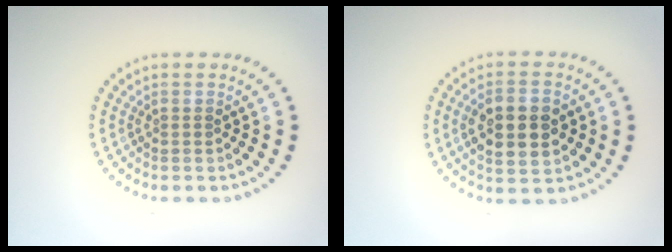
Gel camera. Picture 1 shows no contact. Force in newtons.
{"total": 5.6, "press": 5.6, "slide": 0.4}